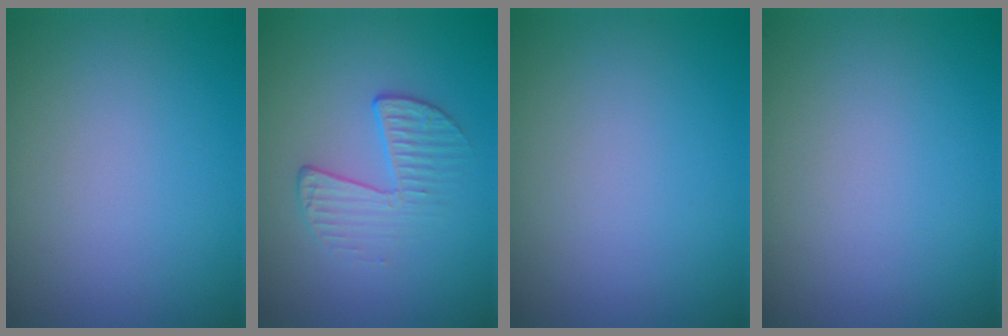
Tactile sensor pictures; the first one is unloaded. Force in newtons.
{"total": 2.2, "press": 1.3, "slide": 1.8}
{"total": 0.0}
{"total": 0.0}